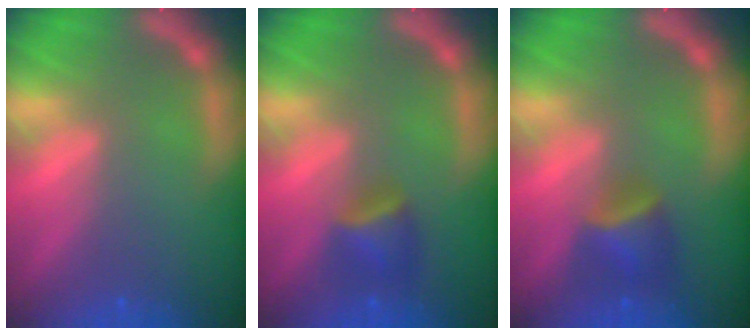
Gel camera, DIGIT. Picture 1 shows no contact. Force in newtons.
{"total": 2.9}
{"total": 3.4}